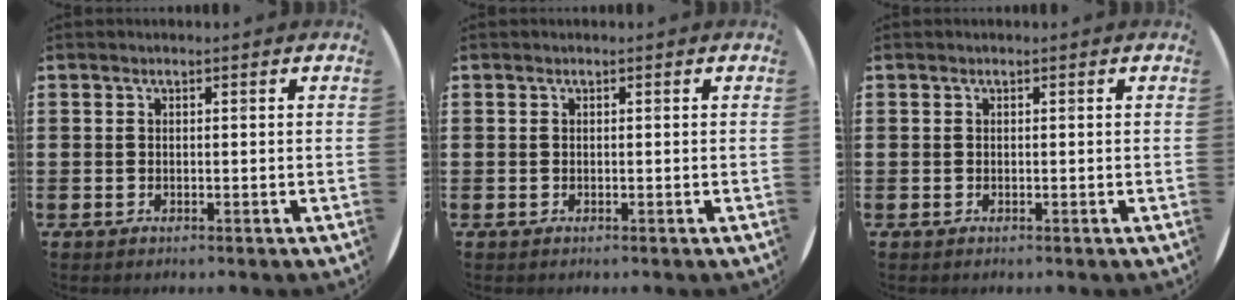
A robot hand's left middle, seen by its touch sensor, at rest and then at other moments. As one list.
[{"total": 0.0}, {"total": 0.0}]